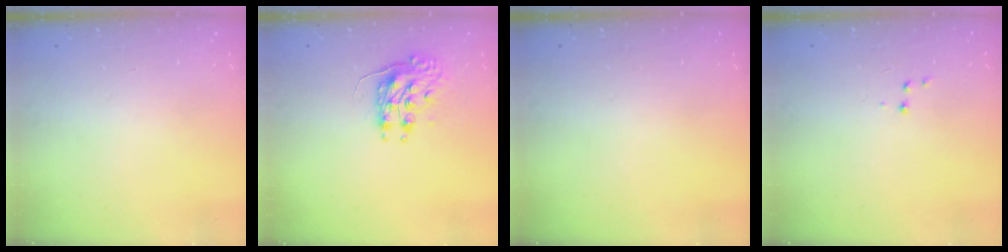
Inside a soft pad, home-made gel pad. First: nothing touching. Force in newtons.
{"total": 8.6, "press": 8.6, "slide": 0.2}
{"total": 0.0}
{"total": 2.6, "press": 2.5, "slide": 0.6}